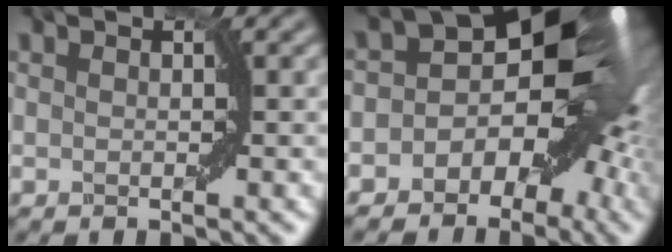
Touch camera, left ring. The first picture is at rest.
{"total": 12.9, "force": [-1.5, 9.0, 9.1], "torque": [-0.015, 0.023, -0.050]}